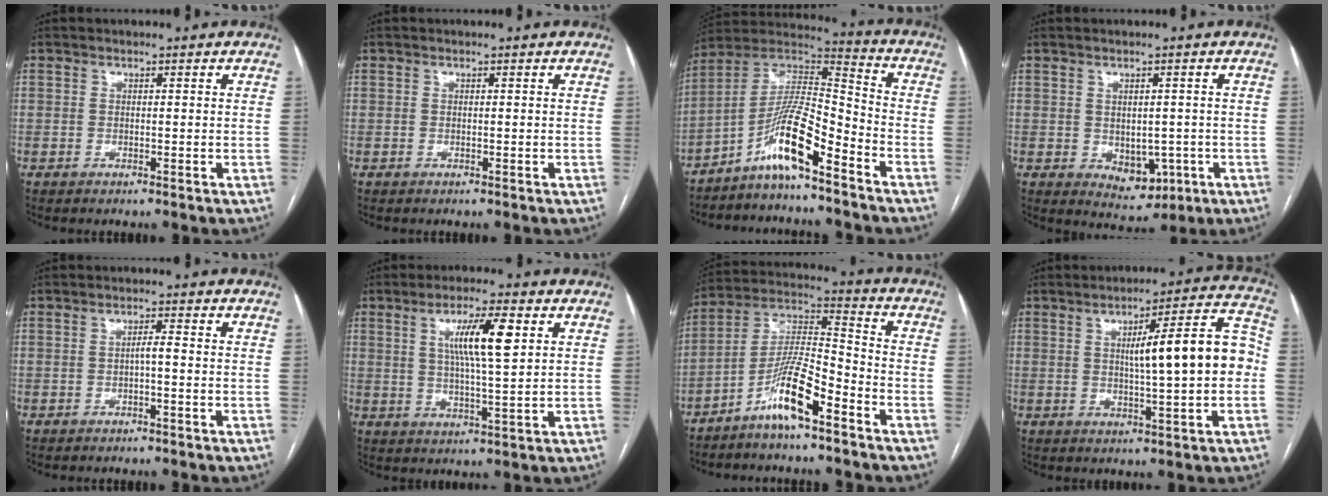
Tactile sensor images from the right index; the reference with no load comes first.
{"total": 0.0}
{"total": 11.8, "force": [-7.4, 1.6, 9.1], "torque": [-0.179, 0.021, -0.138]}
{"total": 5.4, "force": [-1.2, 3.6, 3.8], "torque": [-0.044, -0.001, 0.000]}
{"total": 1.5, "force": [-0.4, 0.1, 1.5], "torque": [-0.024, 0.003, -0.006]}
{"total": 8.9, "force": [2.8, 0.8, 8.4], "torque": [-0.150, 0.004, 0.050]}
{"total": 10.7, "force": [-6.6, 1.5, 8.3], "torque": [-0.169, 0.007, -0.129]}
{"total": 12.8, "force": [0.5, 1.6, 12.7], "torque": [-0.173, 0.035, 0.007]}